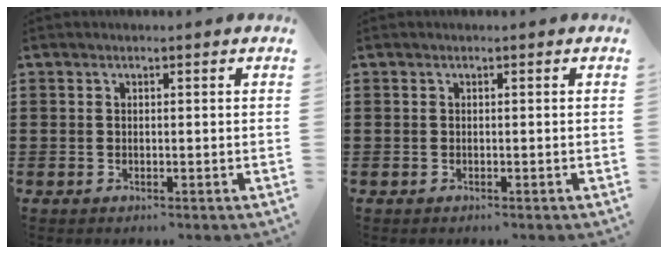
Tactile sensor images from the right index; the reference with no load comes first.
{"total": 0.0}